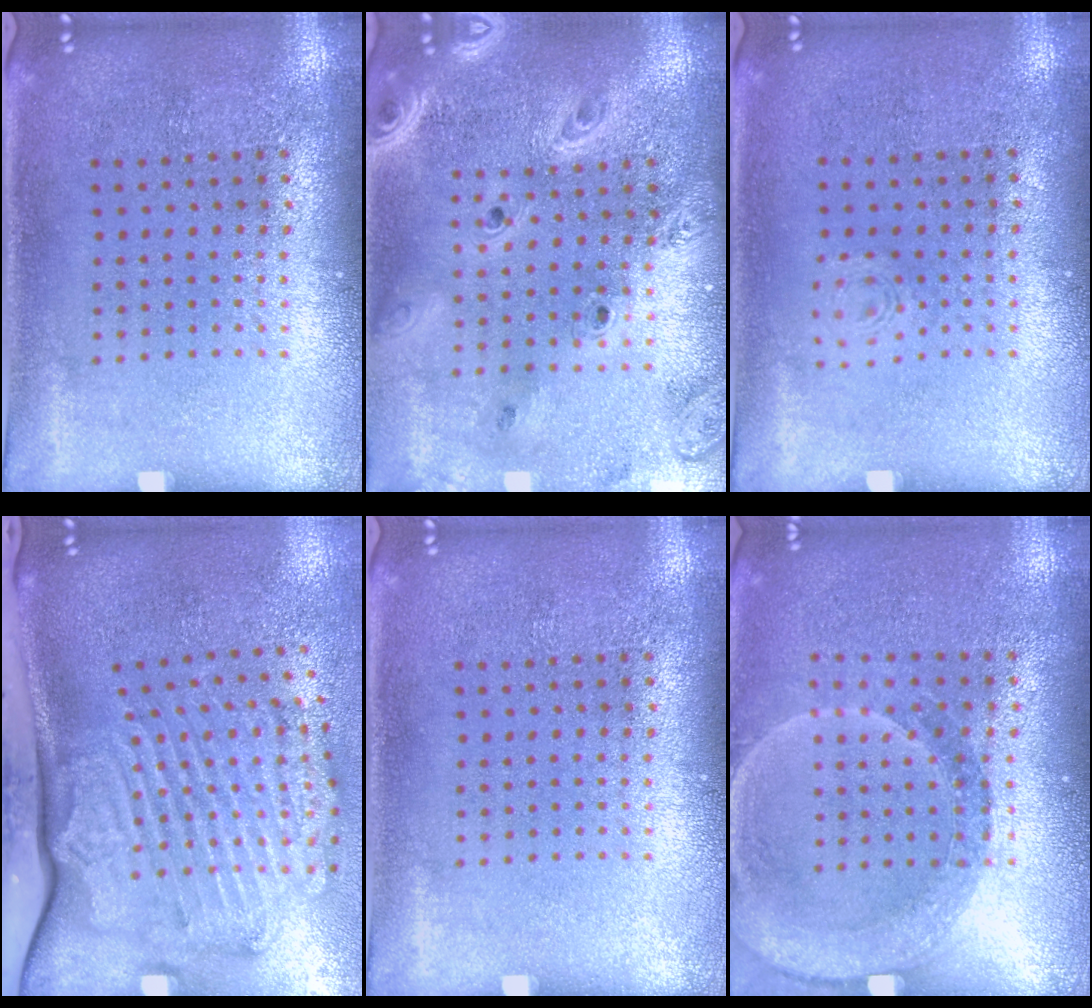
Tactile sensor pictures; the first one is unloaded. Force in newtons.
{"total": 2.9, "press": 2.5, "slide": 1.6}
{"total": 0.6, "press": 0.6, "slide": 0.1}
{"total": 2.8, "press": 2.2, "slide": 1.7}
{"total": 0.0}
{"total": 1.5, "press": 1.4, "slide": 0.5}